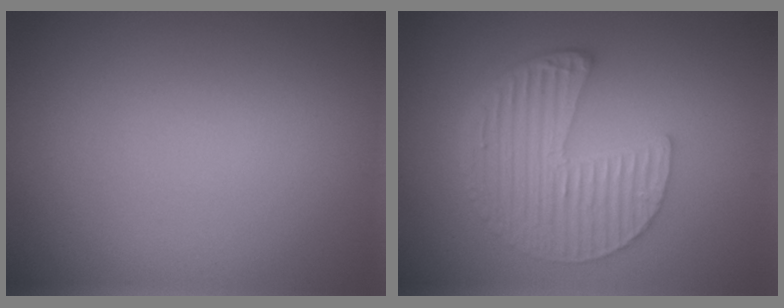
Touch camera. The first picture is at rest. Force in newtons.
{"total": 5.9, "press": 4.3, "slide": 4.0}